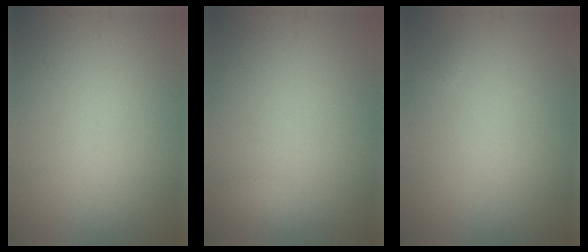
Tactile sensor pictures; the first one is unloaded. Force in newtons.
{"total": 0.7, "press": 0.7, "slide": 0.0}
{"total": 0.0}